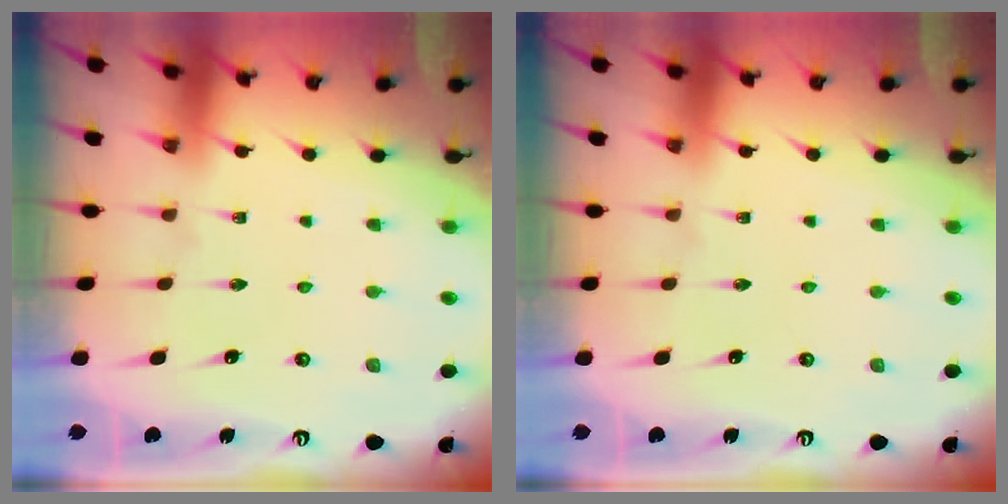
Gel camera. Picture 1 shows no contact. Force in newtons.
{"total": 0.0}